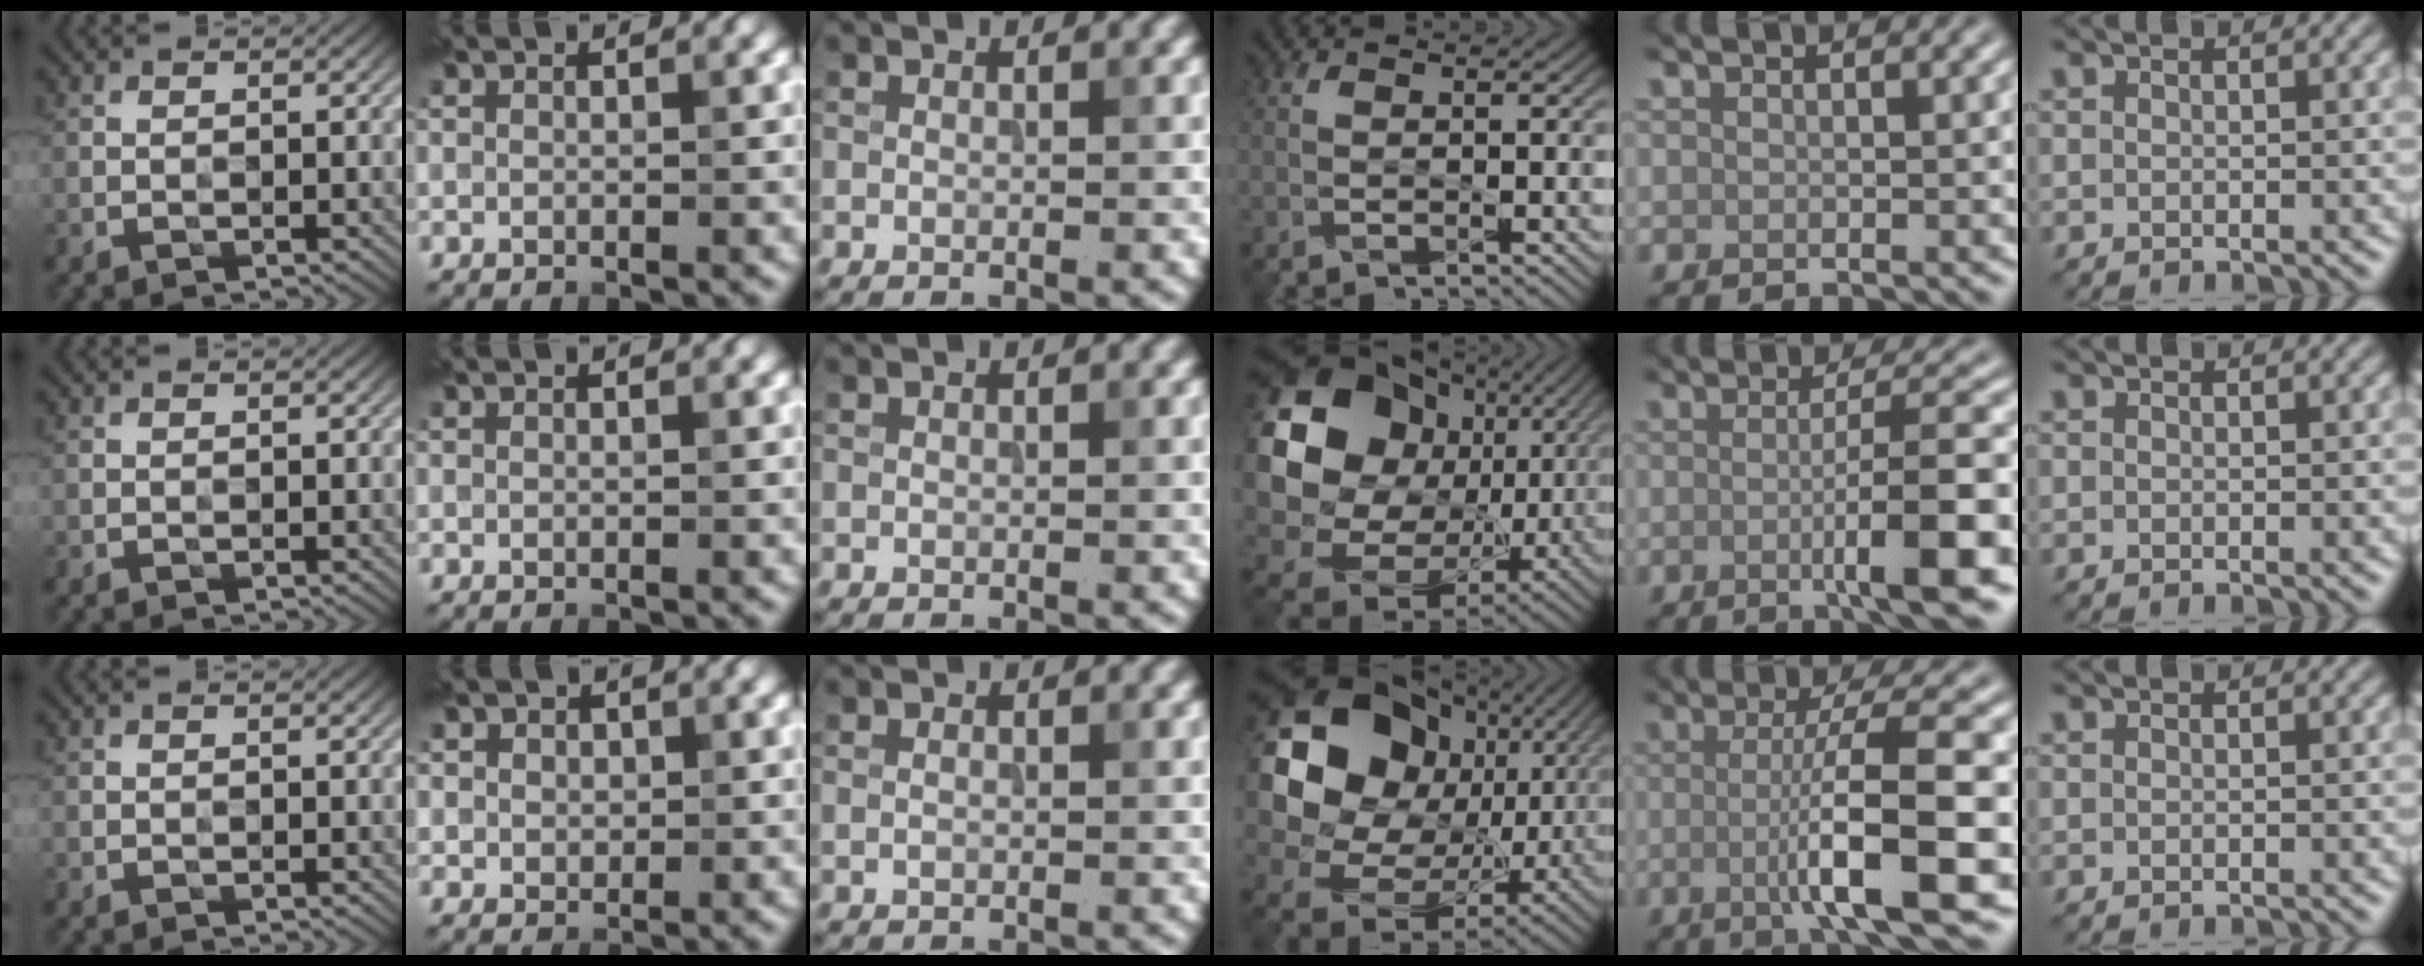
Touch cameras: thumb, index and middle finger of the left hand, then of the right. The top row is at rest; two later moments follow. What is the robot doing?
{"motion": "wipe", "object": "compact mirror"}